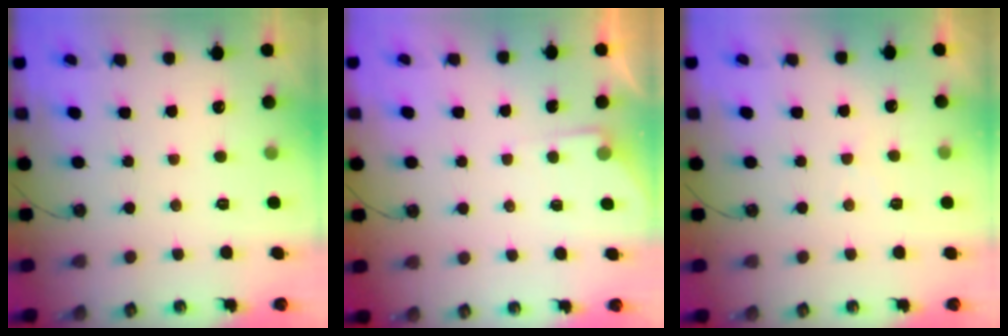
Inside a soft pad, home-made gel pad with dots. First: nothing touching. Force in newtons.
{"total": 3.6, "press": 3.6, "slide": 0.6}
{"total": 3.4, "press": 3.4, "slide": 0.6}